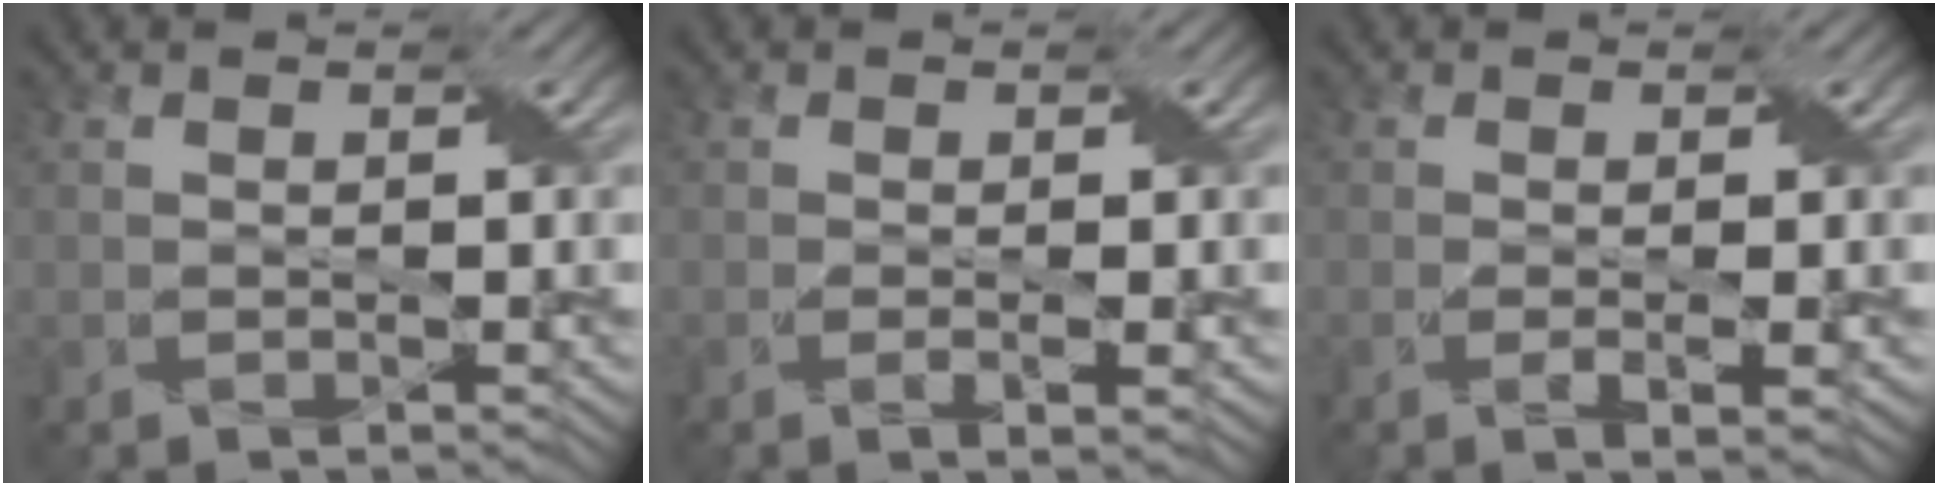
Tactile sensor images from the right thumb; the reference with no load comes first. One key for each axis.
{"total": 1.7, "fx": -0.4, "fy": 0.3, "fz": 1.7, "tx": -0.034, "ty": -0.001, "tz": -0.008}
{"total": 2.1, "fx": -0.4, "fy": 0.4, "fz": 2.0, "tx": -0.041, "ty": -0.002, "tz": -0.008}